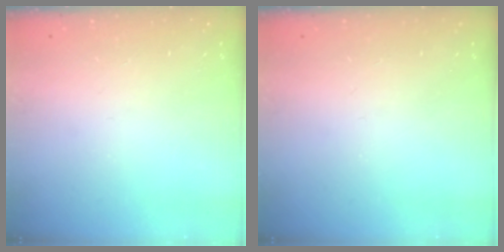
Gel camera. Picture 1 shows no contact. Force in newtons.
{"total": 0.0}